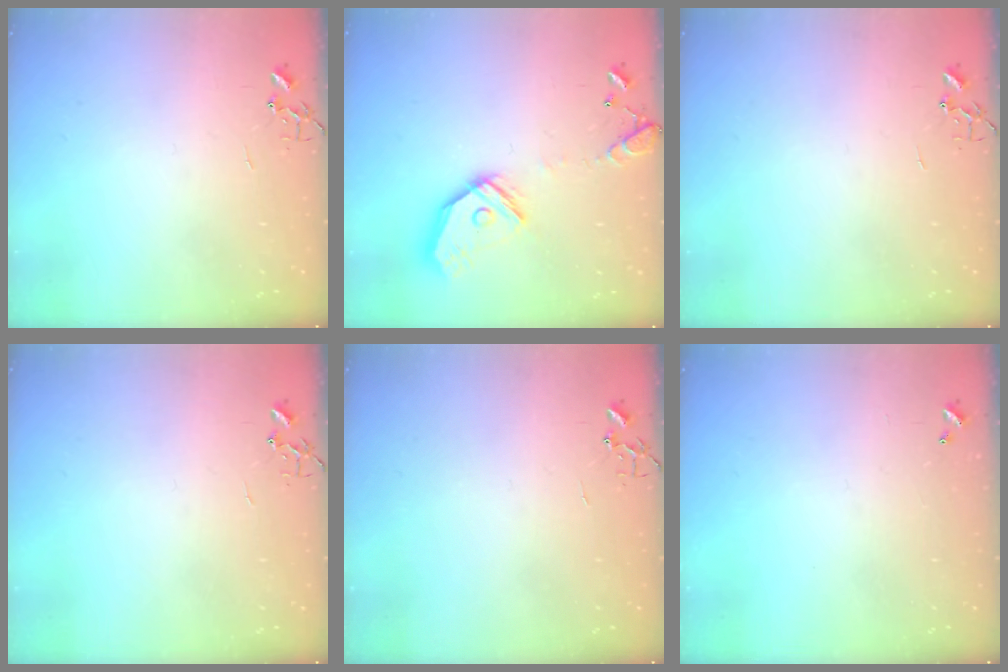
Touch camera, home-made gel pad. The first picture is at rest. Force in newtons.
{"total": 16.3, "press": 16.1, "slide": 2.4}
{"total": 0.0}
{"total": 0.0}
{"total": 0.0}
{"total": 0.0}